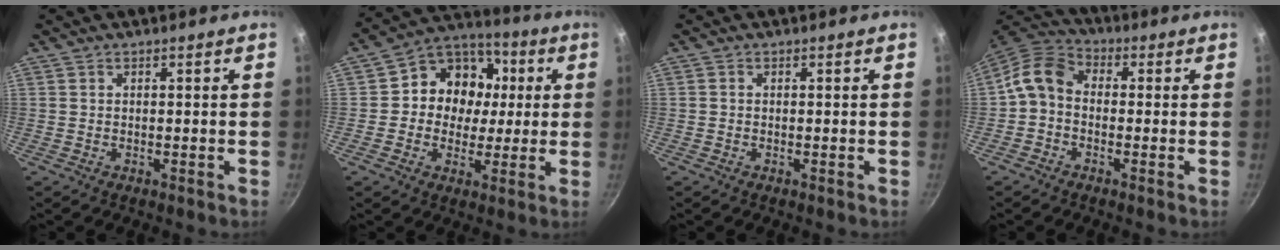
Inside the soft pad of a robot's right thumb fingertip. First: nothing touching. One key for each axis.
{"total": 13.3, "fx": 1.1, "fy": 11.8, "fz": 6.2, "tx": -0.056, "ty": 0.019, "tz": -0.002}
{"total": 0.0}
{"total": 7.4, "fx": -1.1, "fy": 5.7, "fz": 4.6, "tx": -0.082, "ty": 0.033, "tz": -0.040}